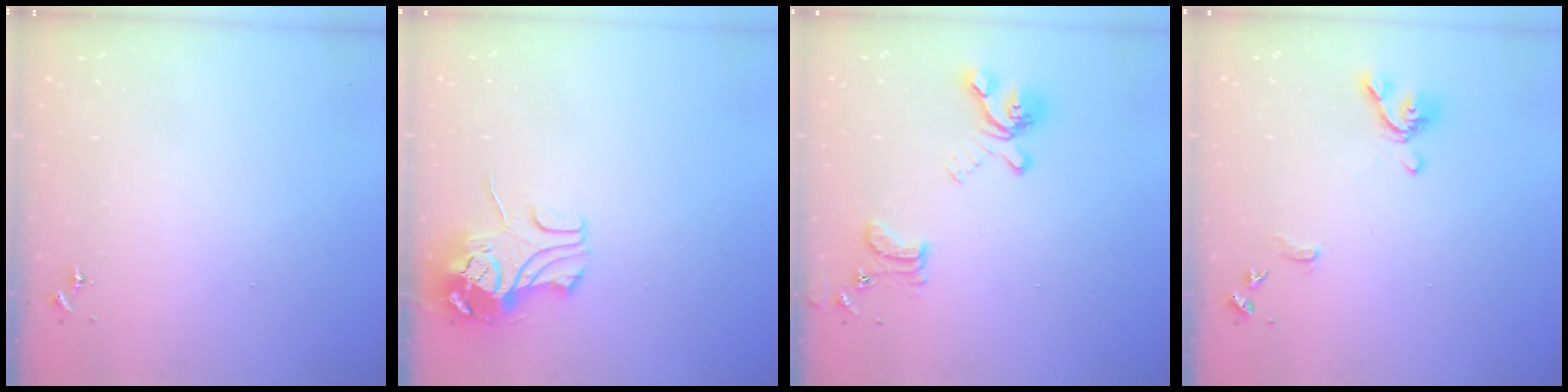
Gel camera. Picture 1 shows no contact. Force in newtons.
{"total": 9.6, "press": 9.5, "slide": 1.0}
{"total": 16.5, "press": 16.4, "slide": 1.7}
{"total": 11.0, "press": 10.9, "slide": 1.2}